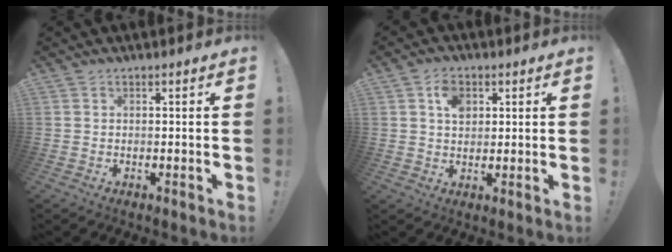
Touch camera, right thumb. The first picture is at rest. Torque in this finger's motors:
{"motor_torque": [0.17, -0.02, 0.13, -0.12, 0.00]}